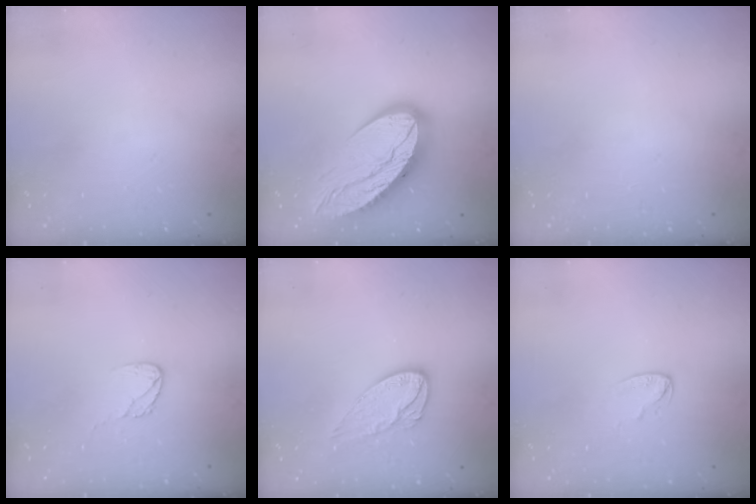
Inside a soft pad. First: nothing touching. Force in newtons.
{"total": 16.8, "press": 16.7, "slide": 1.5}
{"total": 0.0}
{"total": 5.2, "press": 5.2, "slide": 0.4}
{"total": 11.6, "press": 11.6, "slide": 0.9}
{"total": 3.7, "press": 3.7, "slide": 0.4}